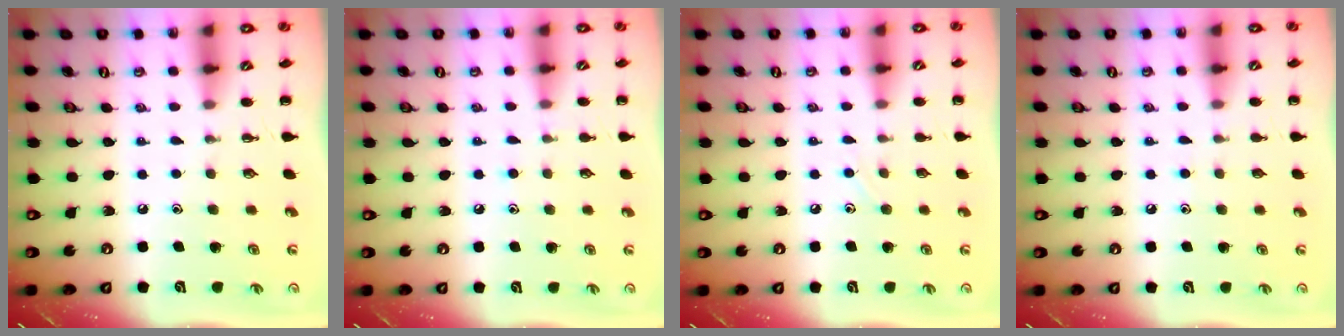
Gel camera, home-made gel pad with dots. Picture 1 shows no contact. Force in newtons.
{"total": 5.9, "press": 5.6, "slide": 1.9}
{"total": 4.4, "press": 4.2, "slide": 1.6}
{"total": 3.1, "press": 2.9, "slide": 1.1}